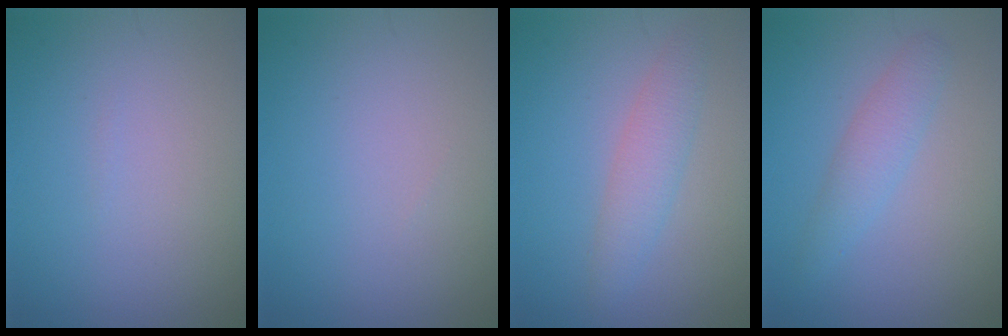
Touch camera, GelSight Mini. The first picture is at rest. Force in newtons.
{"total": 0.0}
{"total": 2.4, "press": 2.4, "slide": 0.0}
{"total": 2.3, "press": 2.3, "slide": 0.0}